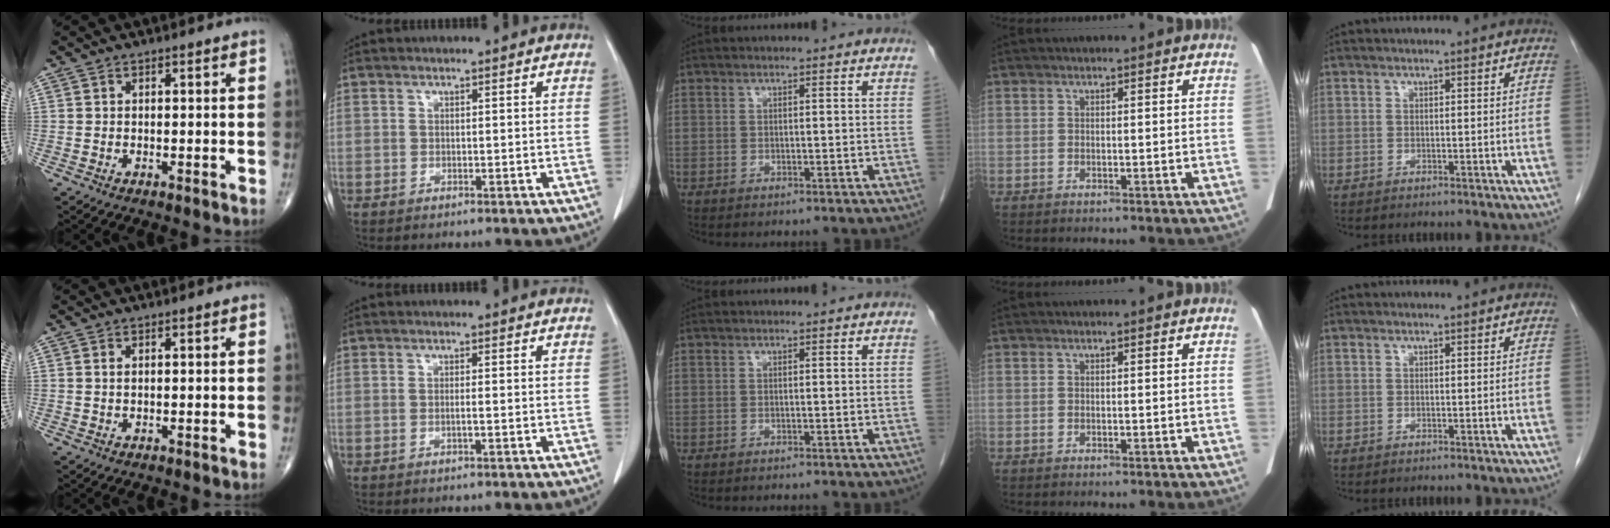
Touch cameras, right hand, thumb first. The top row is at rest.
{"thumb": {"total": 2.5, "force": [0.6, 1.6, 1.8], "torque": [-0.034, -0.001, 0.010]}, "index": {"total": 1.9, "force": [-0.5, -0.5, 1.8], "torque": [-0.036, -0.002, -0.011]}}